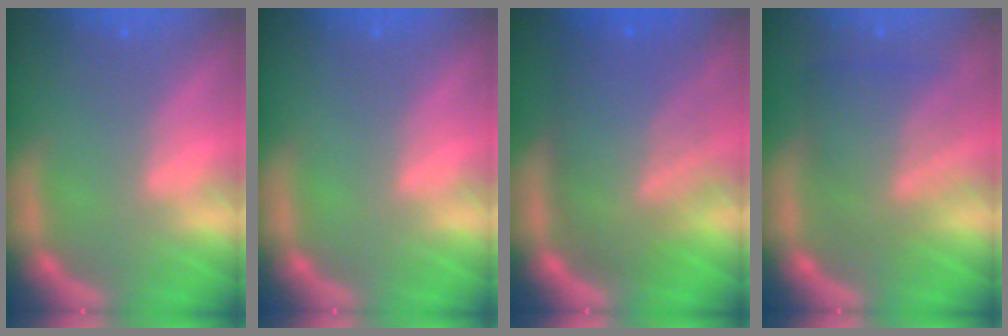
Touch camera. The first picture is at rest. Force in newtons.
{"total": 0.0}
{"total": 10.0}
{"total": 6.5}